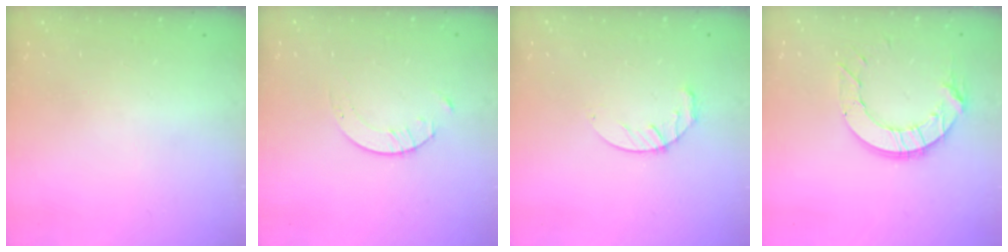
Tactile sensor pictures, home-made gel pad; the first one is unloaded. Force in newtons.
{"total": 1.7, "press": 1.7, "slide": 0.2}
{"total": 6.8, "press": 6.8, "slide": 0.8}
{"total": 10.4, "press": 10.3, "slide": 0.5}